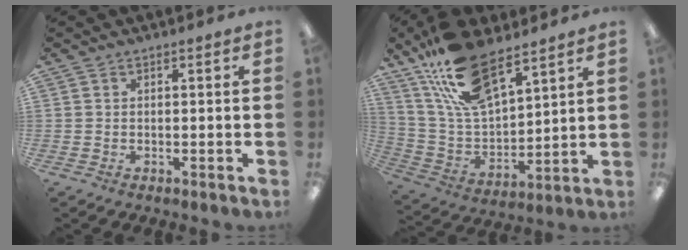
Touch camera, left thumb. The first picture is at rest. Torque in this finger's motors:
{"motor_torque": [0.43, 0.44, 1.63, -1.14, 0.37]}